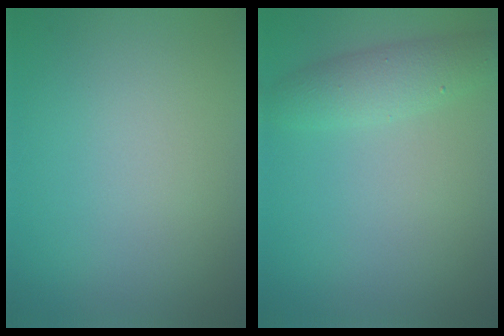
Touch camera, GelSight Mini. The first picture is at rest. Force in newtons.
{"total": 2.7, "press": 2.7, "slide": 0.1}